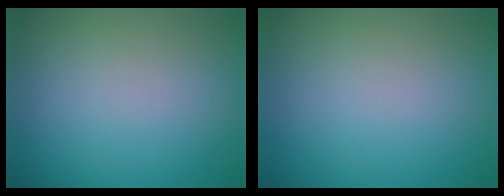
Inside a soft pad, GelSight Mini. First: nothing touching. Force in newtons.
{"total": 0.0}